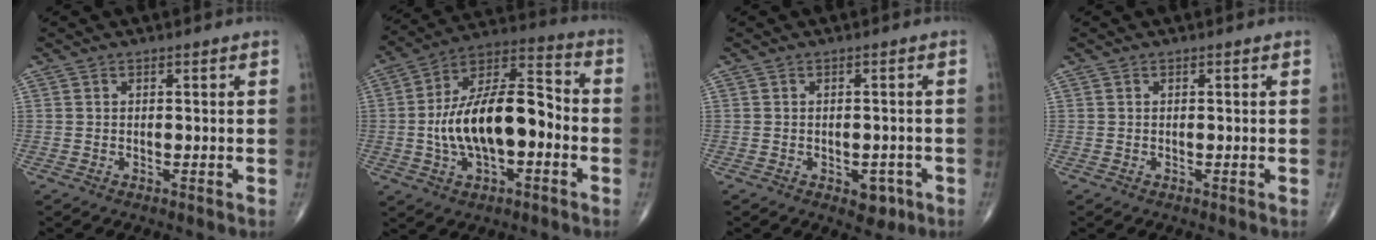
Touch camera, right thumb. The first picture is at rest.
{"total": 19.3, "force": [-2.6, 9.3, 16.7], "torque": [-0.284, 0.042, -0.049]}
{"total": 3.7, "force": [-1.6, 2.4, 2.3], "torque": [-0.009, 0.007, -0.017]}
{"total": 0.0}